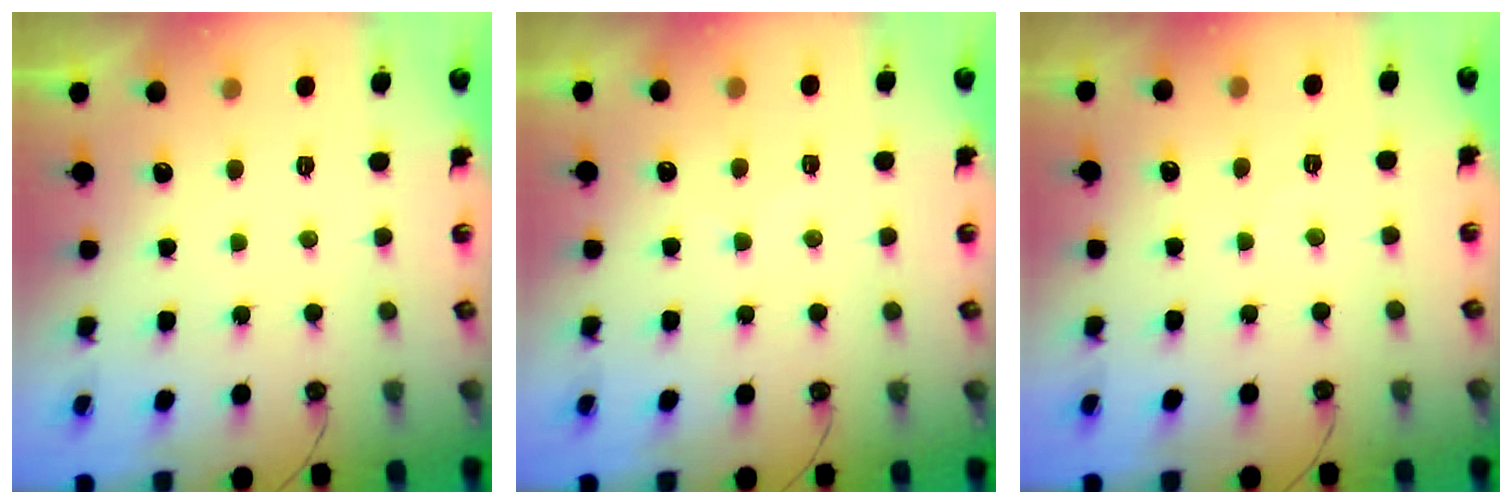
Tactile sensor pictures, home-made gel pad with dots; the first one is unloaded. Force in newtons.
{"total": 3.9, "press": 3.9, "slide": 0.5}
{"total": 2.8, "press": 2.8, "slide": 0.5}